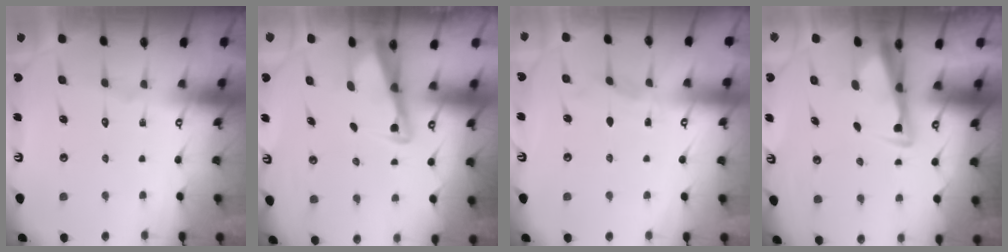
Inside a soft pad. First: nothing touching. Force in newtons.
{"total": 2.5, "press": 2.5, "slide": 0.2}
{"total": 3.5, "press": 3.5, "slide": 0.4}
{"total": 3.5, "press": 3.4, "slide": 0.9}